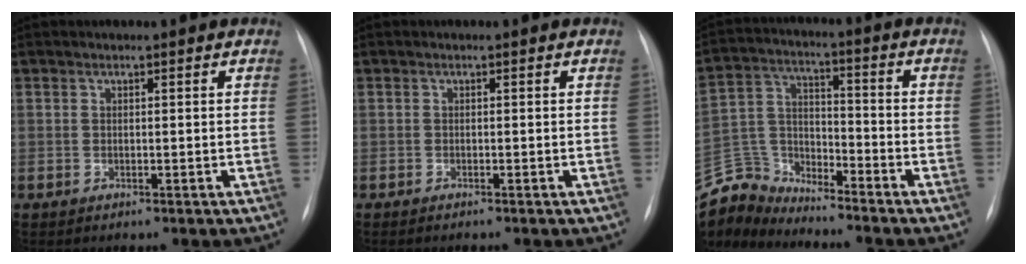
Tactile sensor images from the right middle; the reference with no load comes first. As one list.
[{"total": 0.8, "force": [-0.7, 0.0, 0.4], "torque": [-0.006, -0.001, -0.008]}, {"total": 9.3, "force": [-9.2, 1.0, -1.1], "torque": [0.015, 0.032, -0.184]}]